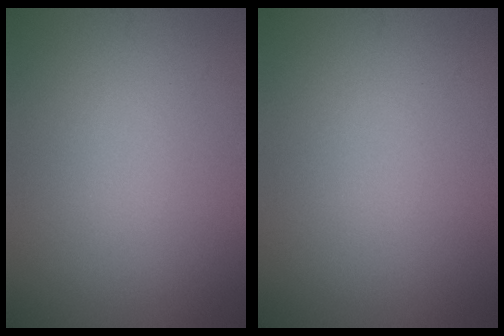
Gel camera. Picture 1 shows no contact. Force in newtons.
{"total": 0.0}